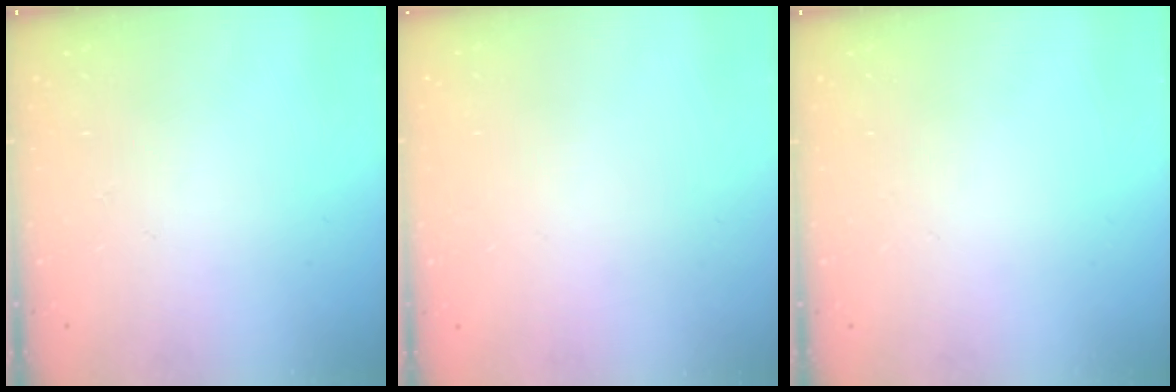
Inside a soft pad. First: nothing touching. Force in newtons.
{"total": 2.0, "press": 2.0, "slide": 0.1}
{"total": 0.0}